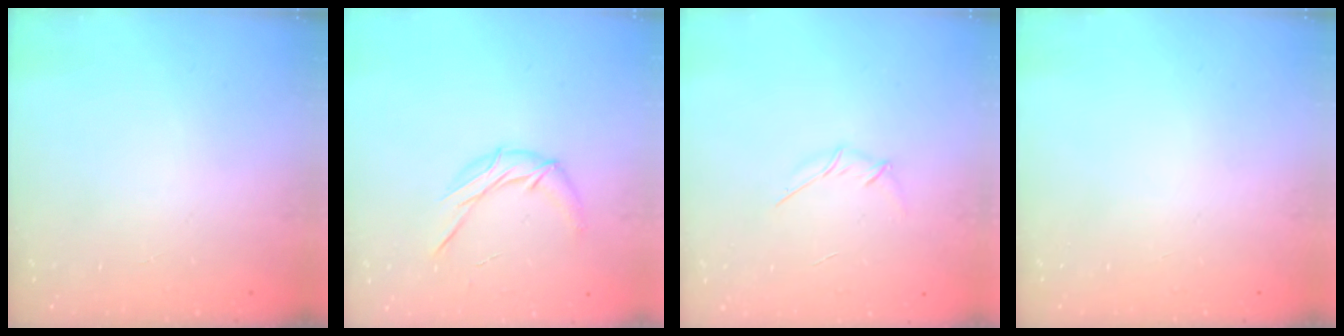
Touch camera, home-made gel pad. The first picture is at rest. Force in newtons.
{"total": 8.8, "press": 8.8, "slide": 0.4}
{"total": 3.1, "press": 3.0, "slide": 0.8}
{"total": 0.0}